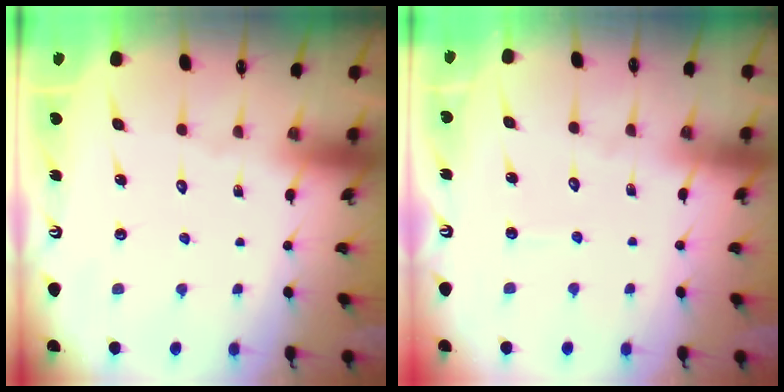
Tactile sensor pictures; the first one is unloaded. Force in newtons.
{"total": 2.4, "press": 2.4, "slide": 0.3}